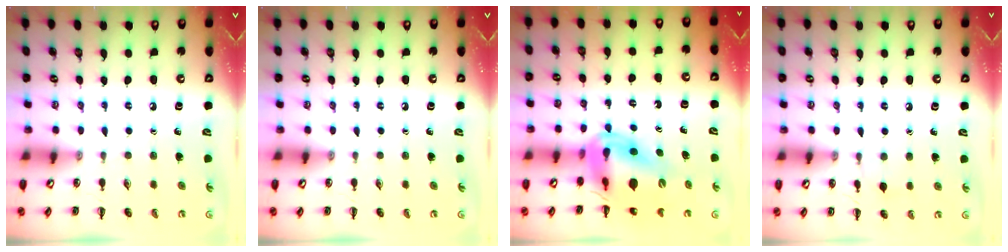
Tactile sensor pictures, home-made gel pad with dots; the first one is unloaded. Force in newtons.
{"total": 0.0}
{"total": 14.5, "press": 13.8, "slide": 4.3}
{"total": 5.6, "press": 5.3, "slide": 1.8}